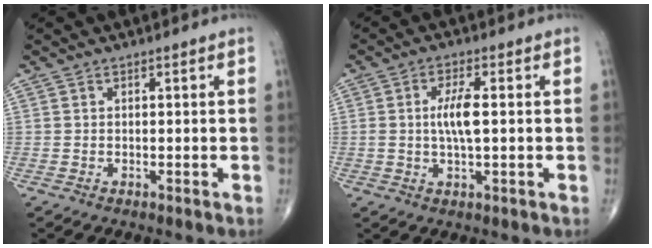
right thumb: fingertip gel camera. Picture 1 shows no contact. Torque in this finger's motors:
{"motor_torque": [0.01, 0.01, 0.15, 0.09, 0.05]}